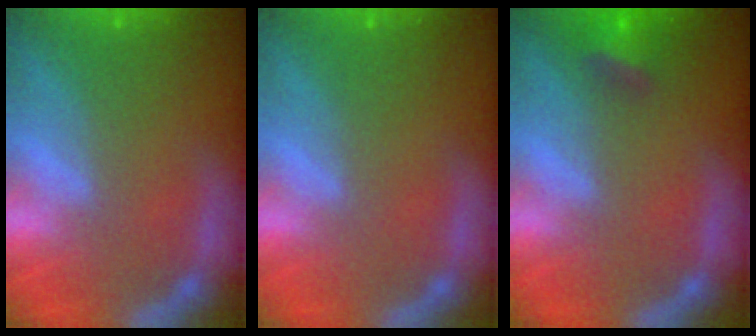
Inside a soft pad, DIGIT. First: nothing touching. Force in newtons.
{"total": 0.0}
{"total": 2.9}